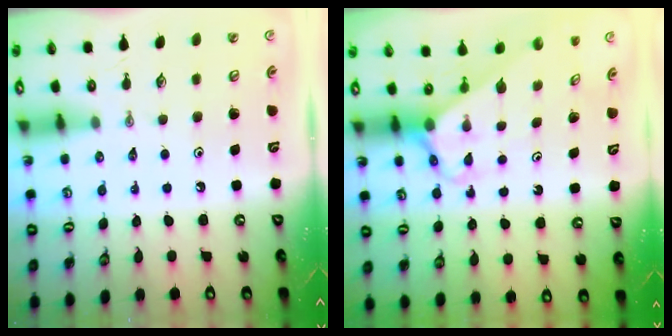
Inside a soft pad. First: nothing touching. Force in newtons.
{"total": 2.8, "press": 2.8, "slide": 0.2}